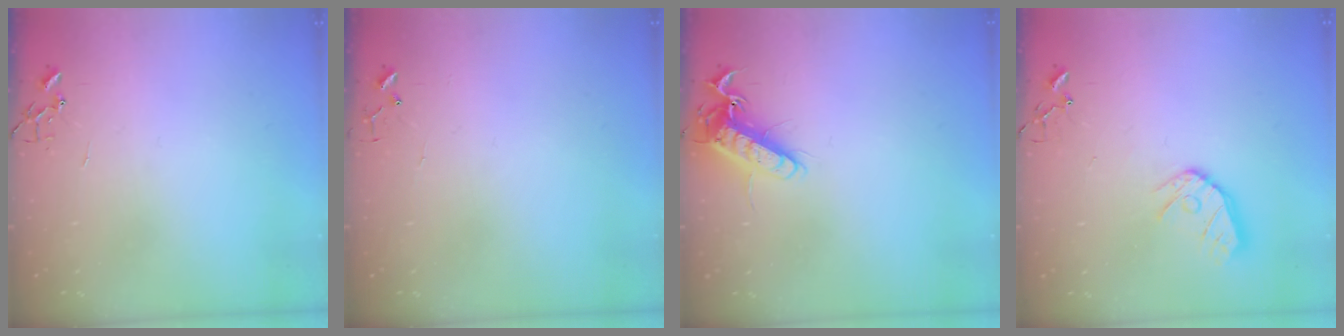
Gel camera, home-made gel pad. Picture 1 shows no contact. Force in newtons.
{"total": 4.2, "press": 4.1, "slide": 0.3}
{"total": 13.3, "press": 13.2, "slide": 1.1}
{"total": 10.8, "press": 10.8, "slide": 0.9}